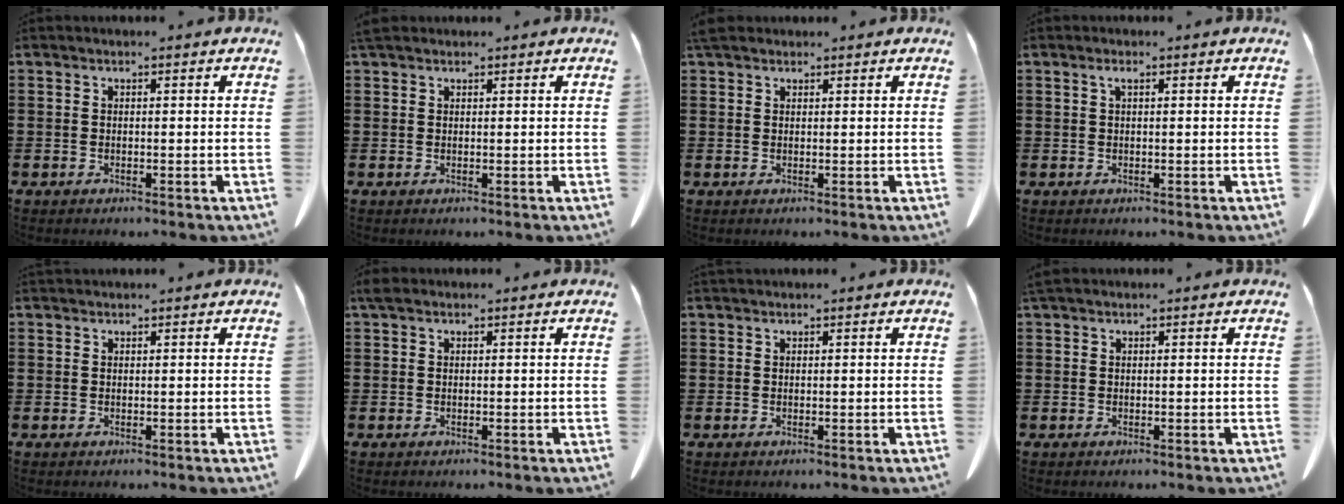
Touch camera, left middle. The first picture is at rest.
{"total": 1.2, "force": [1.0, 0.4, 0.5], "torque": [-0.014, 0.000, 0.020]}
{"total": 2.0, "force": [1.6, 0.8, 0.8], "torque": [-0.021, 0.004, 0.033]}
{"total": 1.0, "force": [0.5, 0.2, 0.9], "torque": [-0.019, 0.001, 0.009]}
{"total": 0.6, "force": [0.6, 0.0, 0.0], "torque": [-0.003, -0.003, 0.014]}
{"total": 1.1, "force": [0.7, 0.7, 0.6], "torque": [-0.015, 0.003, 0.014]}
{"total": 0.6, "force": [0.6, 0.1, 0.1], "torque": [-0.004, -0.003, 0.013]}
{"total": 0.6, "force": [0.5, 0.0, 0.3], "torque": [-0.008, -0.001, 0.012]}